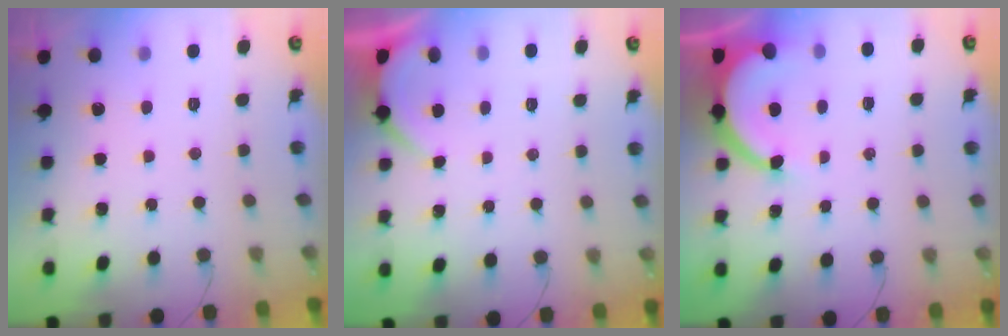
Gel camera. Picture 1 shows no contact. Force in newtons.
{"total": 1.9, "press": 1.9, "slide": 0.2}
{"total": 7.5, "press": 7.4, "slide": 0.9}